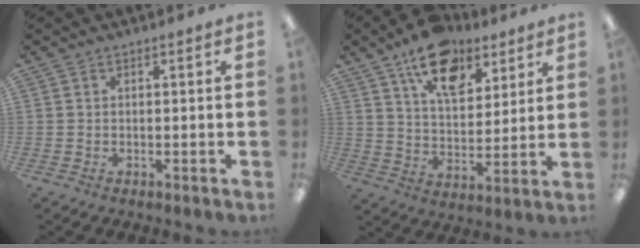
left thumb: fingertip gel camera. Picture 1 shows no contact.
{"total": 15.4, "force": [10.2, 8.2, 8.1], "torque": [-0.123, -0.047, 0.181]}